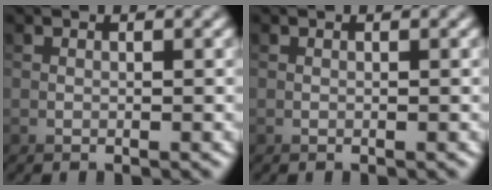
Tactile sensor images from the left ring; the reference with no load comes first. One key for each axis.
{"total": 0.0}